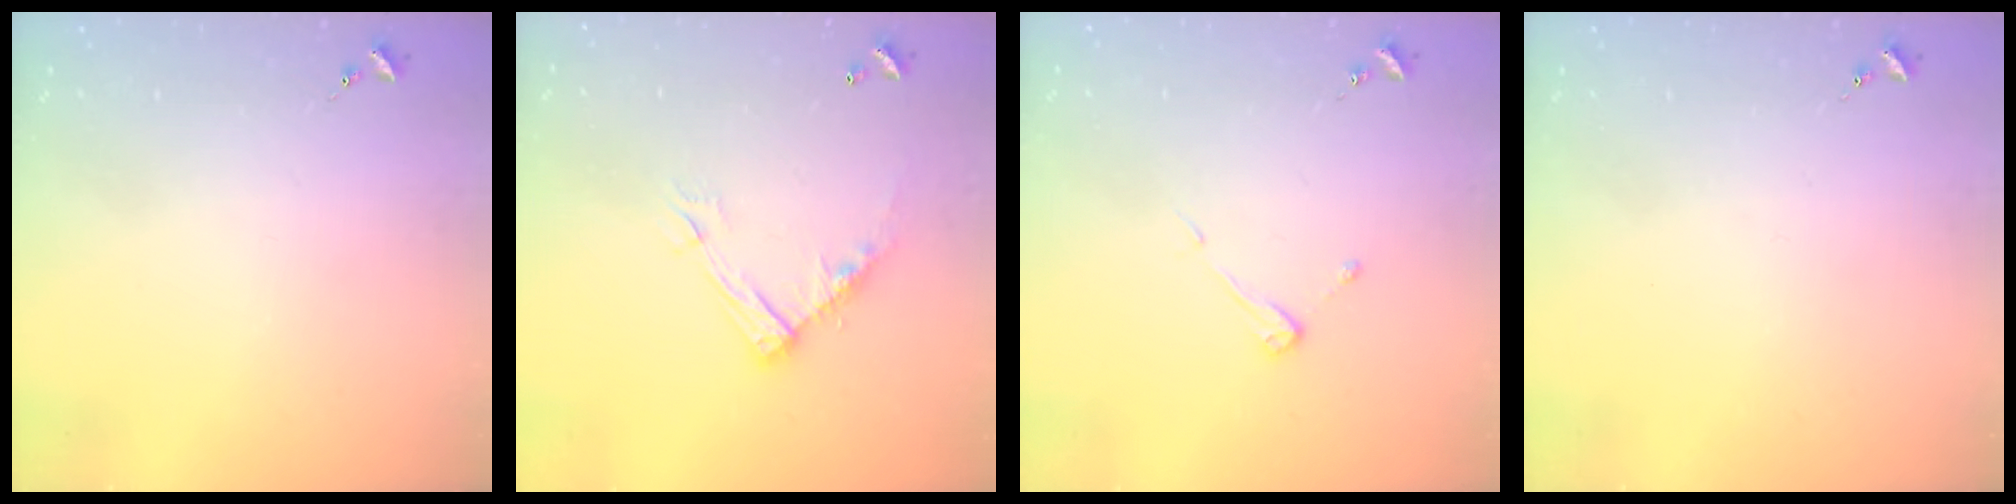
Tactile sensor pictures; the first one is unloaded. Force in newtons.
{"total": 11.8, "press": 11.8, "slide": 0.5}
{"total": 3.8, "press": 3.8, "slide": 0.4}
{"total": 0.0}